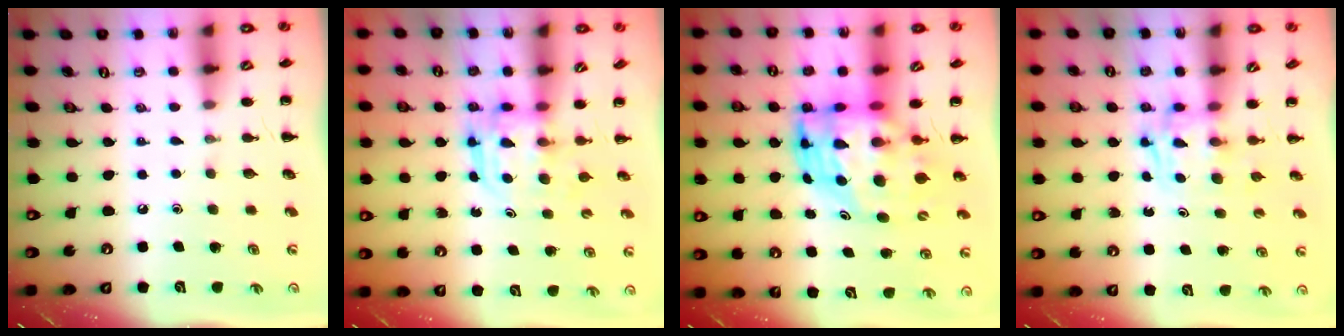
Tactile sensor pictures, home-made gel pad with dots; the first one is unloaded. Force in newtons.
{"total": 3.0, "press": 3.0, "slide": 0.2}
{"total": 9.1, "press": 8.9, "slide": 2.1}
{"total": 3.5, "press": 3.5, "slide": 0.5}